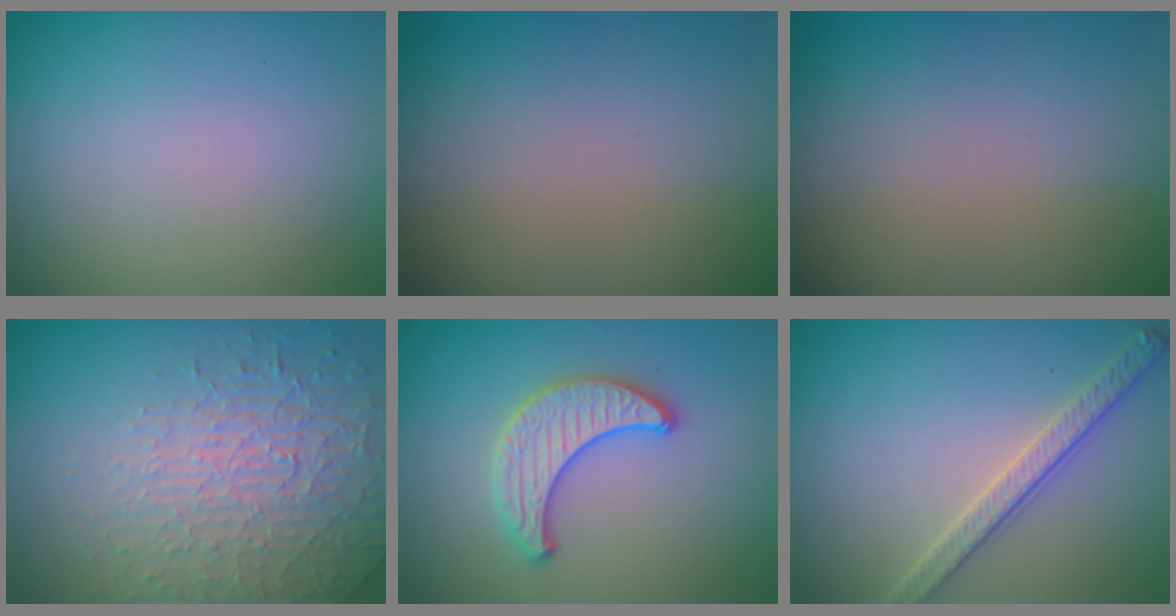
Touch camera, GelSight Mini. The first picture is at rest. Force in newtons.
{"total": 0.0}
{"total": 0.0}
{"total": 4.2, "press": 4.0, "slide": 1.2}
{"total": 3.3, "press": 3.3, "slide": 0.3}
{"total": 2.8, "press": 2.8, "slide": 0.7}